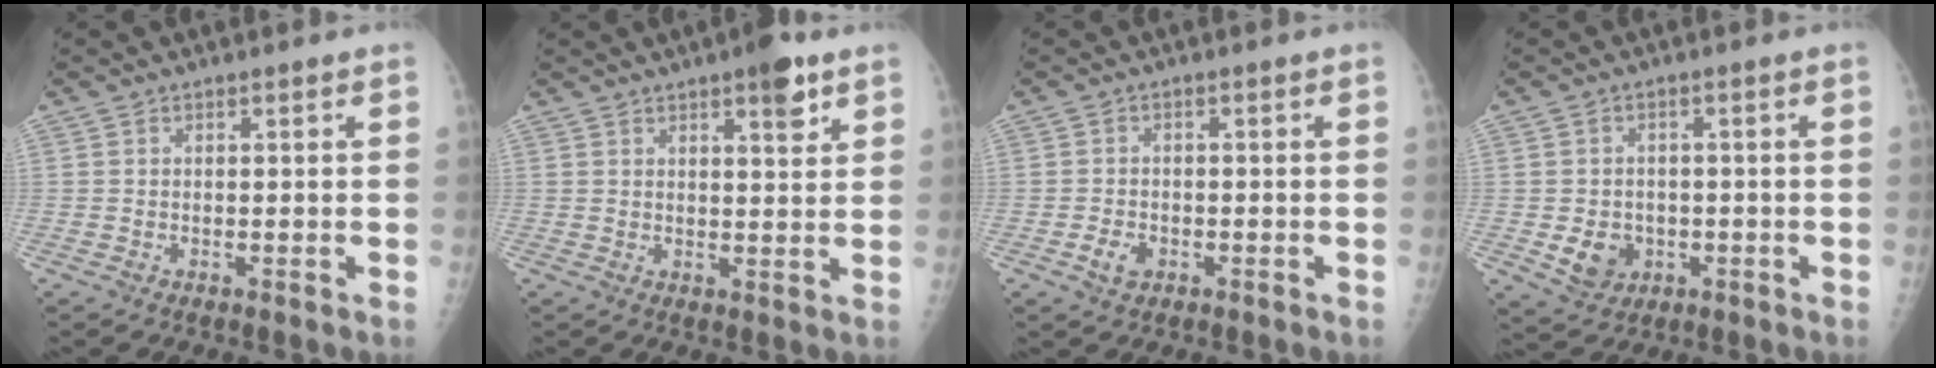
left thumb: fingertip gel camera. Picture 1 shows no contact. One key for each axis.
{"total": 5.7, "fx": 3.4, "fy": 1.6, "fz": 4.2, "tx": -0.047, "ty": -0.016, "tz": 0.043}
{"total": 2.9, "fx": -1.3, "fy": 2.0, "fz": 1.6, "tx": -0.021, "ty": 0.006, "tz": -0.020}
{"total": 5.7, "fx": -1.5, "fy": 4.8, "fz": 2.7, "tx": -0.023, "ty": 0.005, "tz": -0.014}